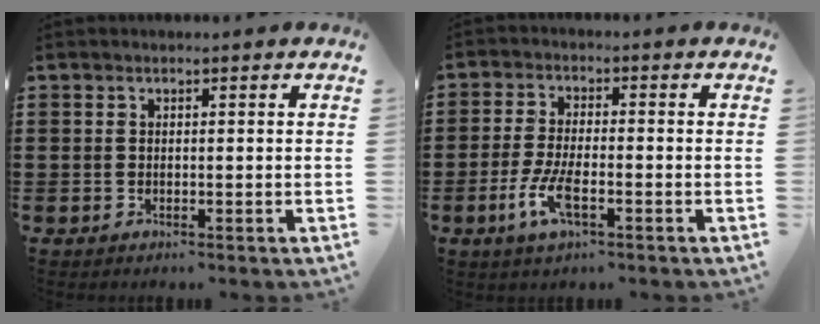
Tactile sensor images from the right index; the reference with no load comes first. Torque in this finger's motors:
{"motor_torque": [2.14, 0.00, 0.29, 0.19]}